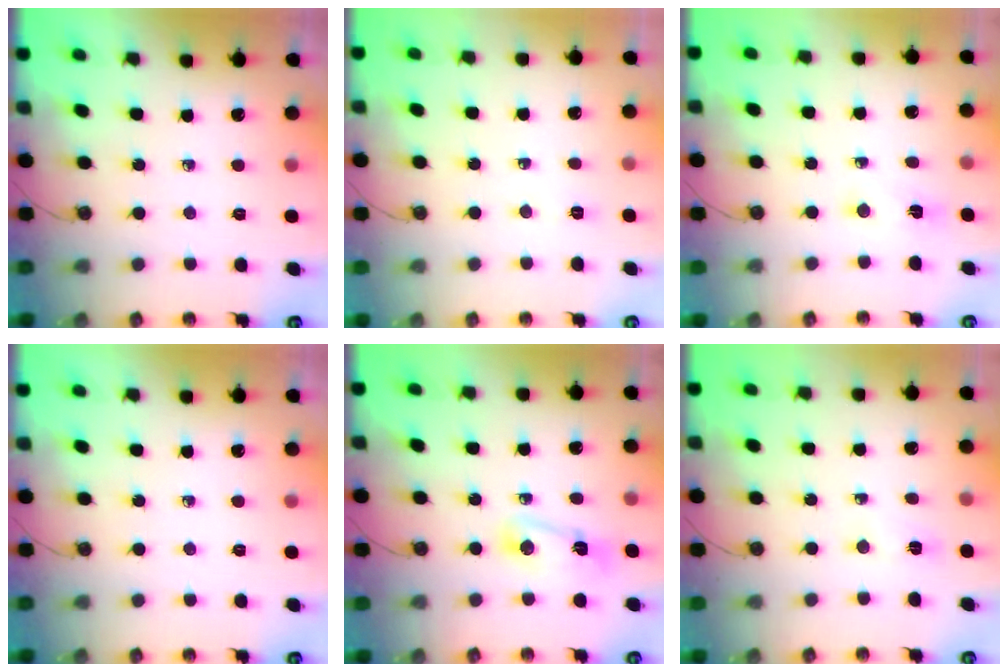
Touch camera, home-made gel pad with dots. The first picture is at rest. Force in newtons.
{"total": 17.7, "press": 5.5, "slide": 16.8}
{"total": 2.9, "press": 1.6, "slide": 2.4}
{"total": 0.0}
{"total": 5.2, "press": 5.1, "slide": 0.7}
{"total": 2.7, "press": 2.4, "slide": 1.1}